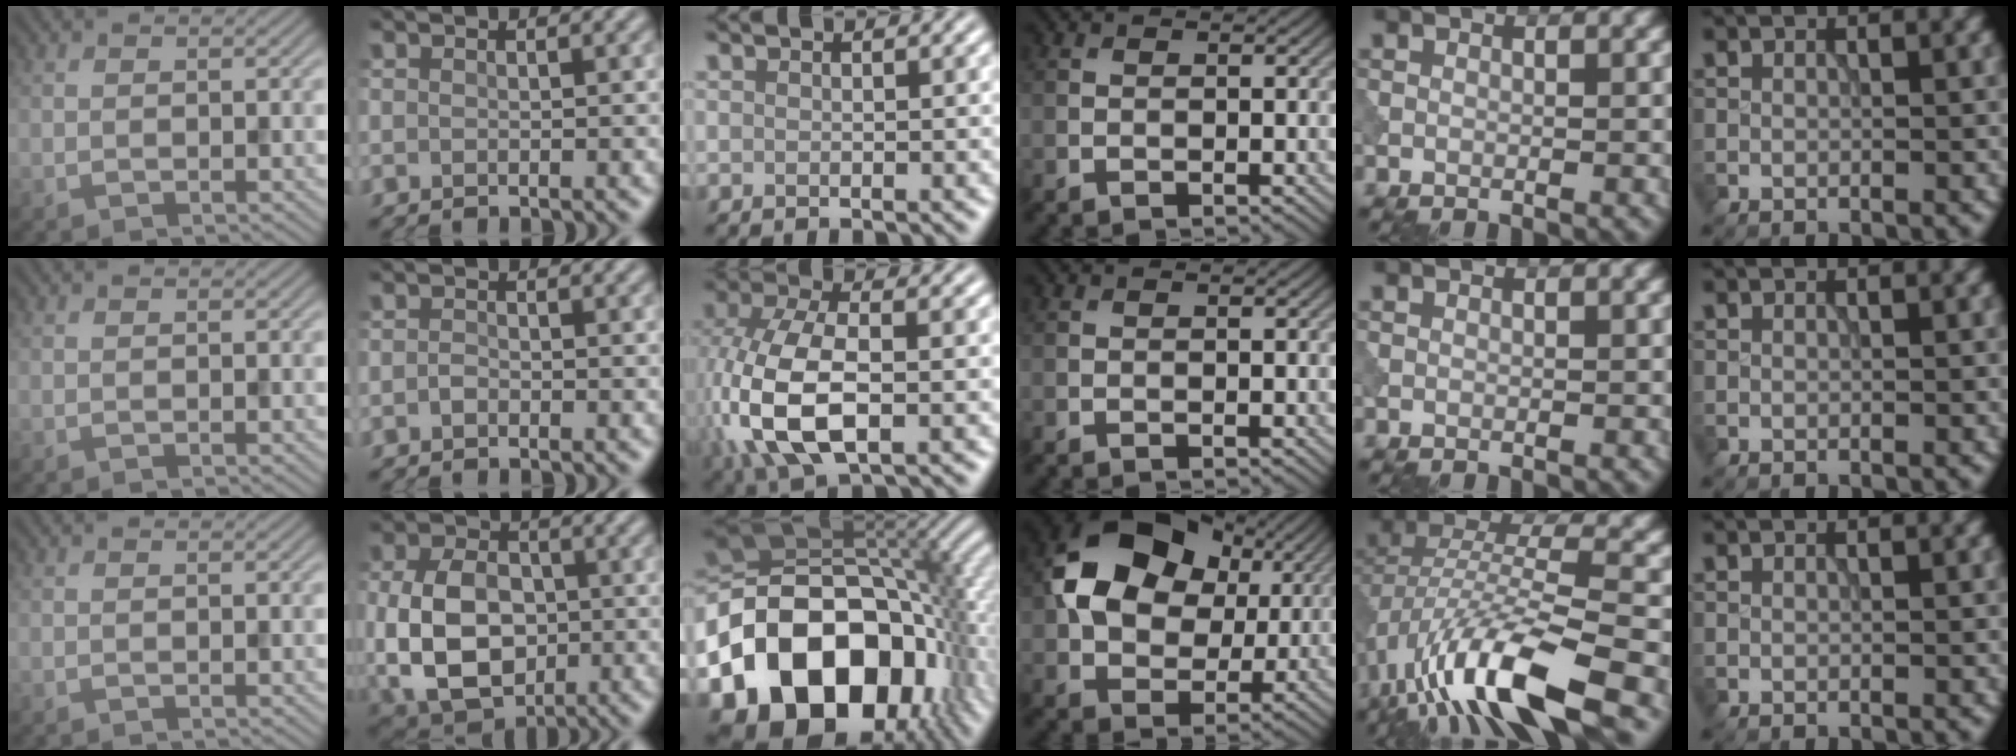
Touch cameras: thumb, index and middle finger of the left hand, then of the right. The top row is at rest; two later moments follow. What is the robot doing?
{"motion": "extract", "object": "peg toy"}